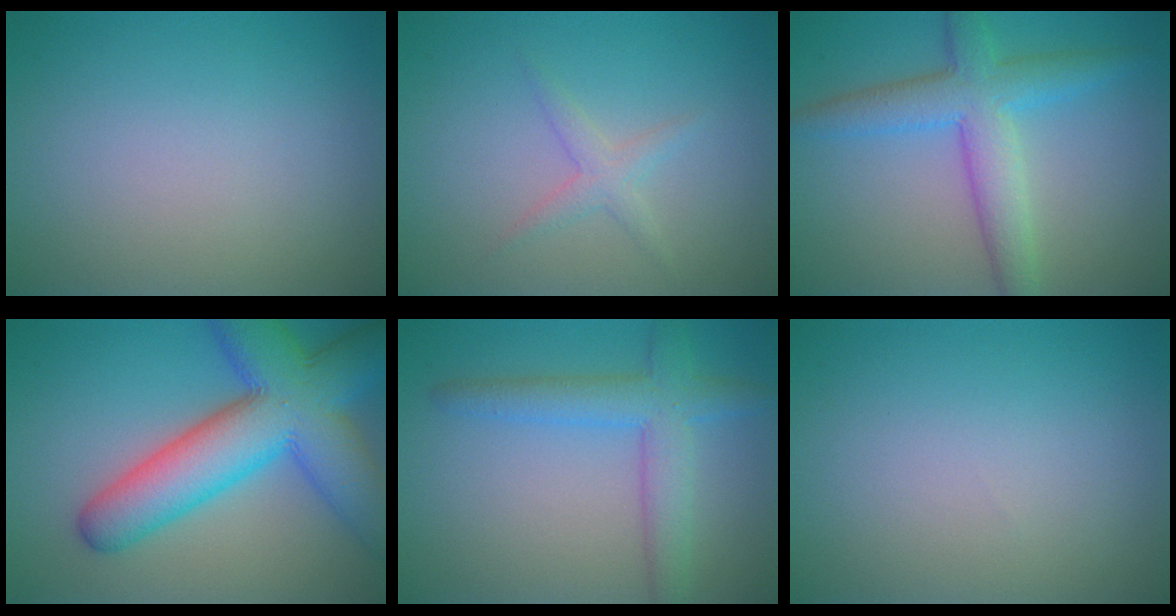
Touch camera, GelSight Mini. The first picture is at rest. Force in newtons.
{"total": 1.6, "press": 1.6, "slide": 0.1}
{"total": 5.5, "press": 5.5, "slide": 0.1}
{"total": 11.1, "press": 11.1, "slide": 0.4}
{"total": 4.5, "press": 4.5, "slide": 0.2}
{"total": 0.0}